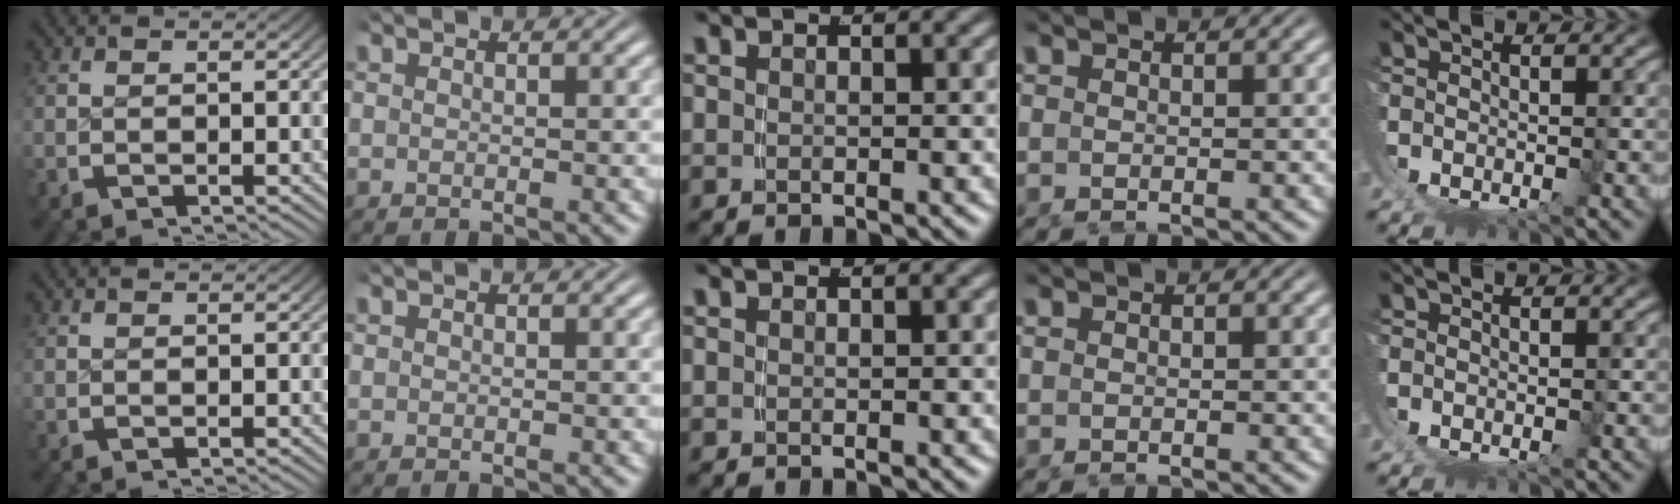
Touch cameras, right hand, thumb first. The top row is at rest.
{}